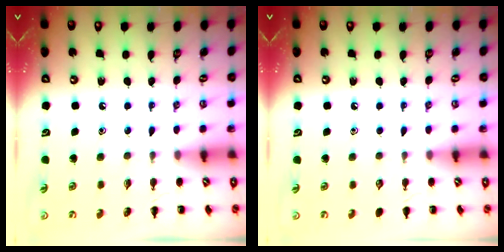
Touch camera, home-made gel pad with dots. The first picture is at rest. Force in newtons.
{"total": 0.0}